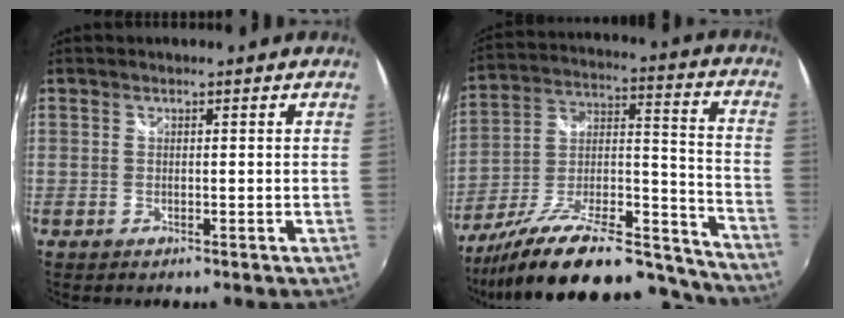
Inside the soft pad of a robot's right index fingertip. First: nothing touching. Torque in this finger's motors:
{"motor_torque": [1.05, -1.09, 0.49, 0.21]}